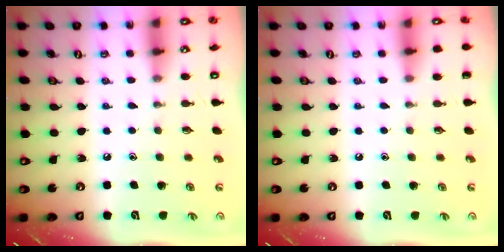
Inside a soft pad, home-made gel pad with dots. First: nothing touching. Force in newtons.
{"total": 0.0}